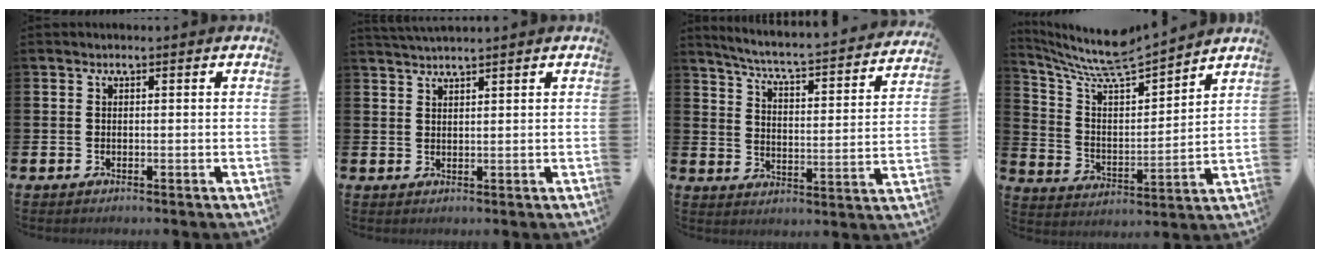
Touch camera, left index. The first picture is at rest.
{"total": 2.2, "force": [2.1, -0.2, 0.1], "torque": [-0.005, -0.006, 0.040]}
{"total": 5.2, "force": [4.9, 0.0, 1.8], "torque": [-0.061, -0.048, 0.075]}
{"total": 8.8, "force": [8.3, 0.9, 2.6], "torque": [-0.093, -0.068, 0.143]}